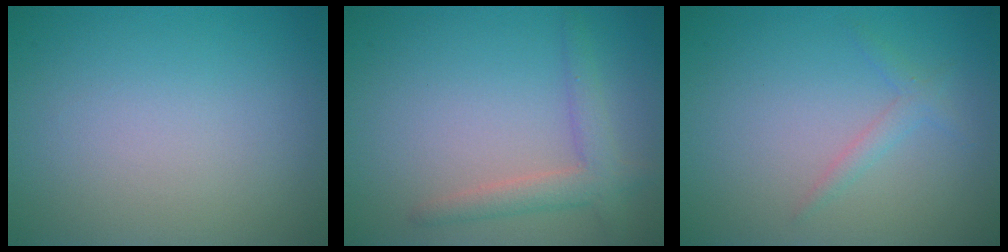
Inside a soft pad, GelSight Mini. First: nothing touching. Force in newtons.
{"total": 2.7, "press": 2.7, "slide": 0.2}
{"total": 1.3, "press": 1.3, "slide": 0.1}